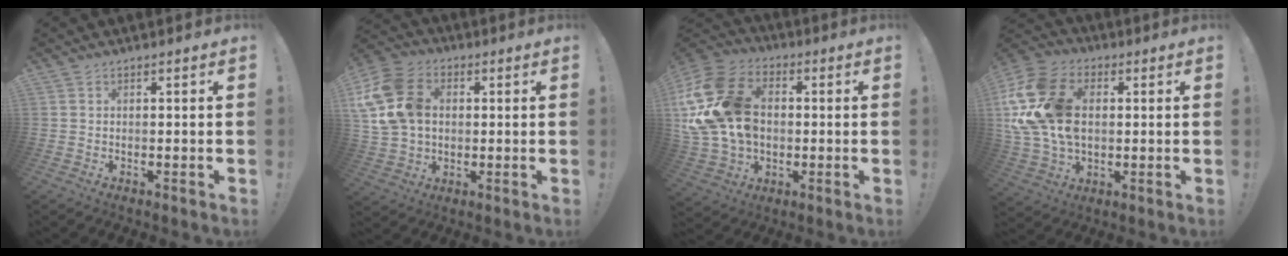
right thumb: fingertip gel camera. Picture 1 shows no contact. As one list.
[{"total": 17.2, "force": [3.3, 13.3, 10.4], "torque": [-0.189, -0.002, 0.068]}, {"total": 23.4, "force": [2.9, 17.5, 15.4], "torque": [-0.266, 0.001, 0.063]}, {"total": 21.6, "force": [3.4, 15.6, 14.5], "torque": [-0.260, -0.001, 0.070]}]